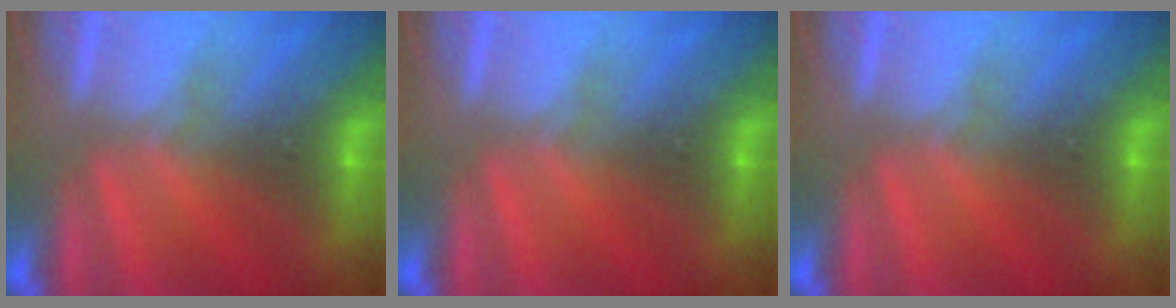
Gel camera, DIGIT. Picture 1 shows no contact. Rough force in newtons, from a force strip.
{"total": 0.0}
{"total": 0.0}